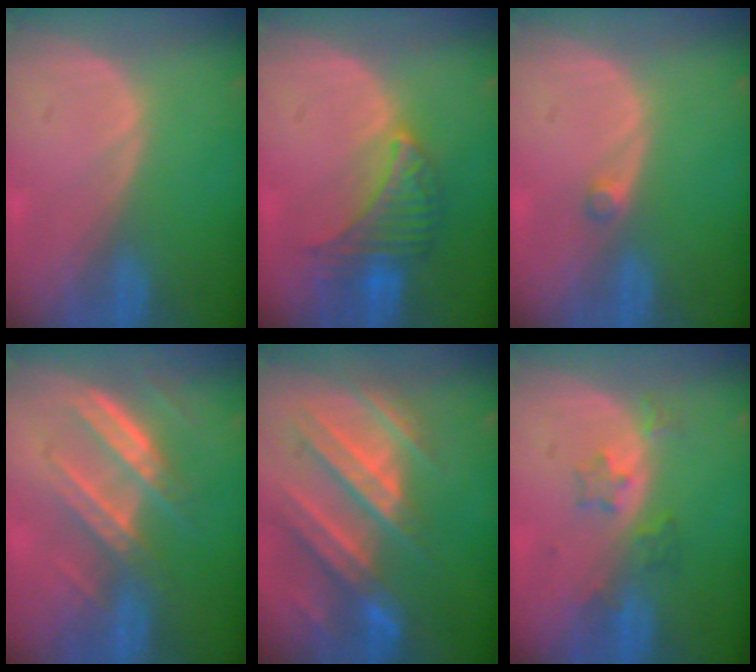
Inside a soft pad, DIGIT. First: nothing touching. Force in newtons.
{"total": 6.6, "press": 6.5, "slide": 0.6}
{"total": 1.3, "press": 1.1, "slide": 0.6}
{"total": 7.8, "press": 7.0, "slide": 3.4}
{"total": 10.9, "press": 9.7, "slide": 4.9}
{"total": 3.8, "press": 3.5, "slide": 1.3}